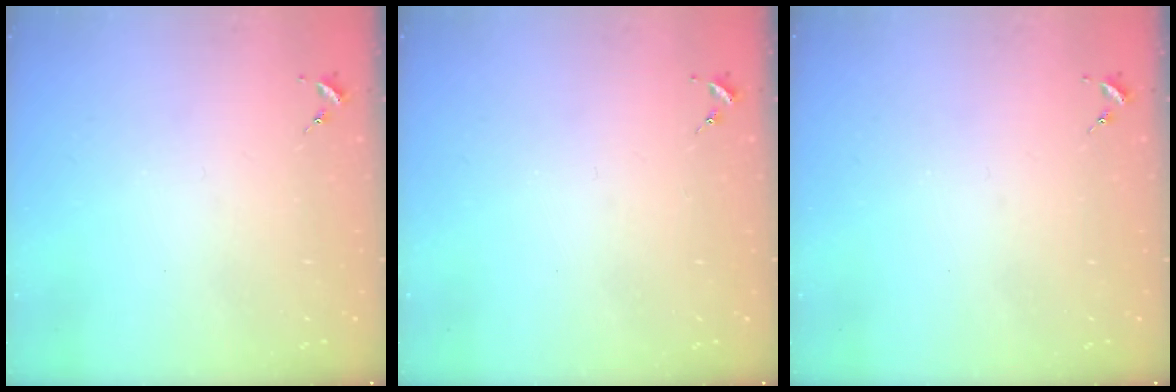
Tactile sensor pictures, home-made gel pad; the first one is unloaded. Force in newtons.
{"total": 0.0}
{"total": 0.0}